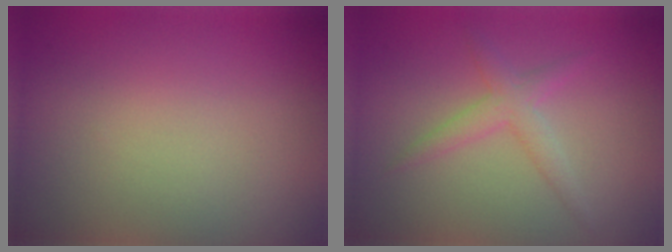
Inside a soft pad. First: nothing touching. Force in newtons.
{"total": 2.1, "press": 2.1, "slide": 0.0}